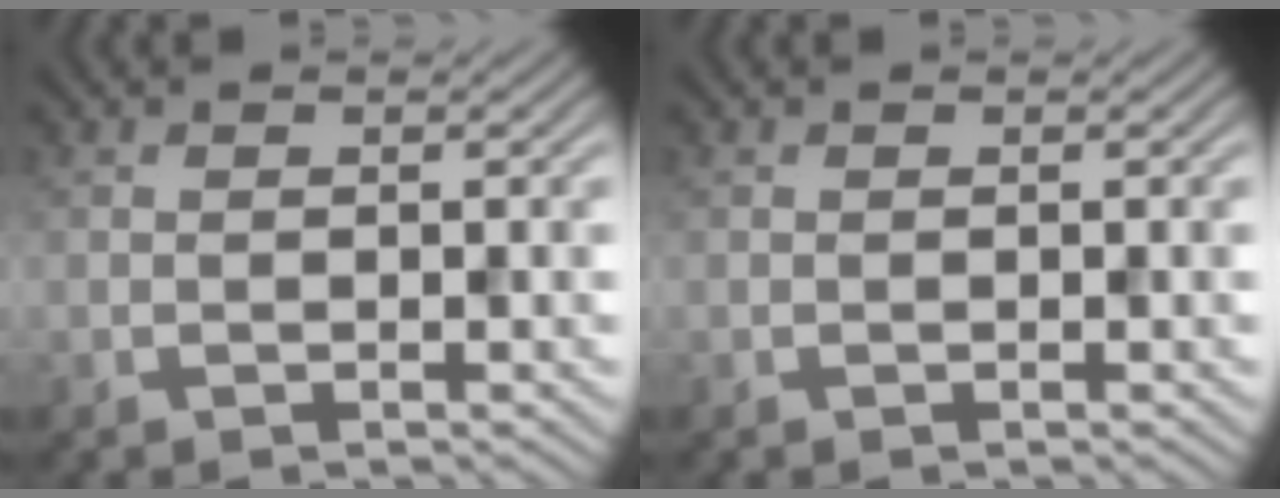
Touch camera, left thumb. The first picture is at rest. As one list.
[{"total": 0.0}]